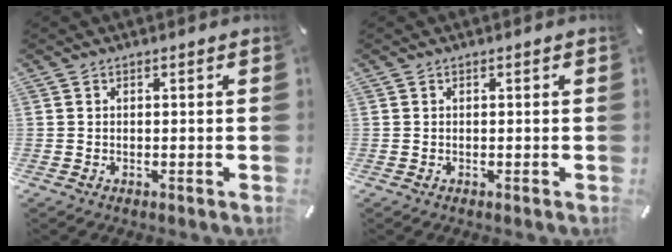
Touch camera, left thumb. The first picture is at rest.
{"total": 0.0}